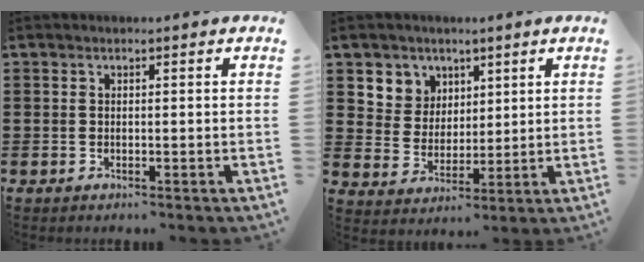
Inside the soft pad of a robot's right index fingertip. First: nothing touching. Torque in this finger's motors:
{"motor_torque": [0.17, -0.02, 0.09, 0.04]}